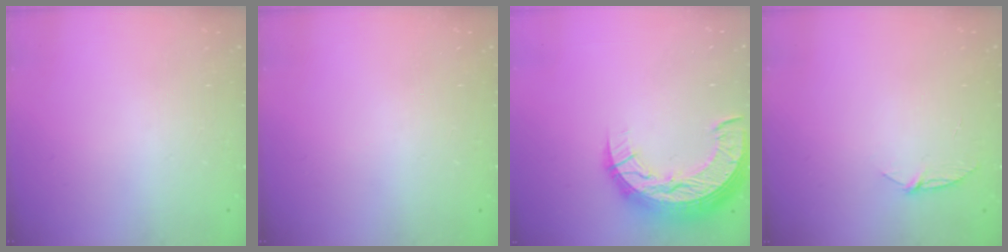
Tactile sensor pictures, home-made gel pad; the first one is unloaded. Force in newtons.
{"total": 0.0}
{"total": 15.0, "press": 15.0, "slide": 1.0}
{"total": 4.9, "press": 4.8, "slide": 0.6}